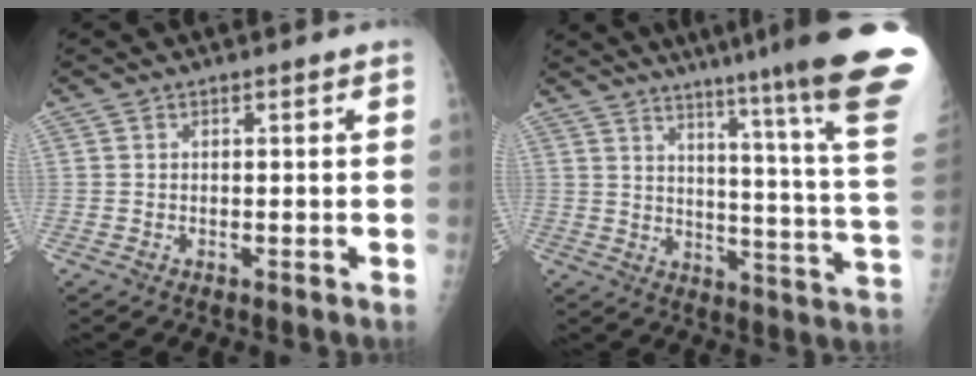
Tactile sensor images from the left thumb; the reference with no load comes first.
{"total": 26.8, "force": [20.1, -0.2, 17.8], "torque": [-0.206, -0.133, 0.259]}